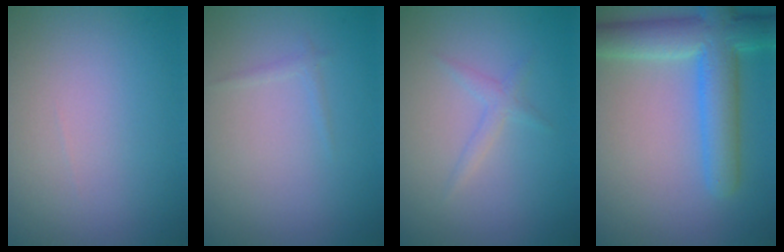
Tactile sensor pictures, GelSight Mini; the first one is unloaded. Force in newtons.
{"total": 0.6, "press": 0.6, "slide": 0.0}
{"total": 1.2, "press": 1.2, "slide": 0.0}
{"total": 7.2, "press": 7.1, "slide": 0.5}